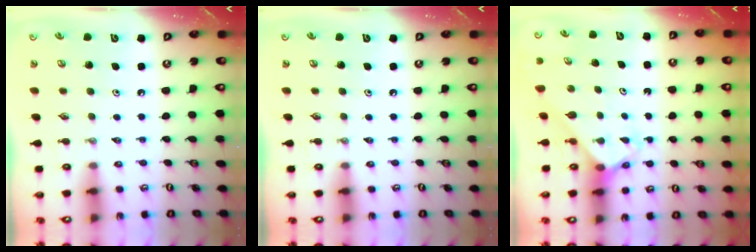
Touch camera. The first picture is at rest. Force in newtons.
{"total": 0.0}
{"total": 2.6, "press": 2.6, "slide": 0.2}